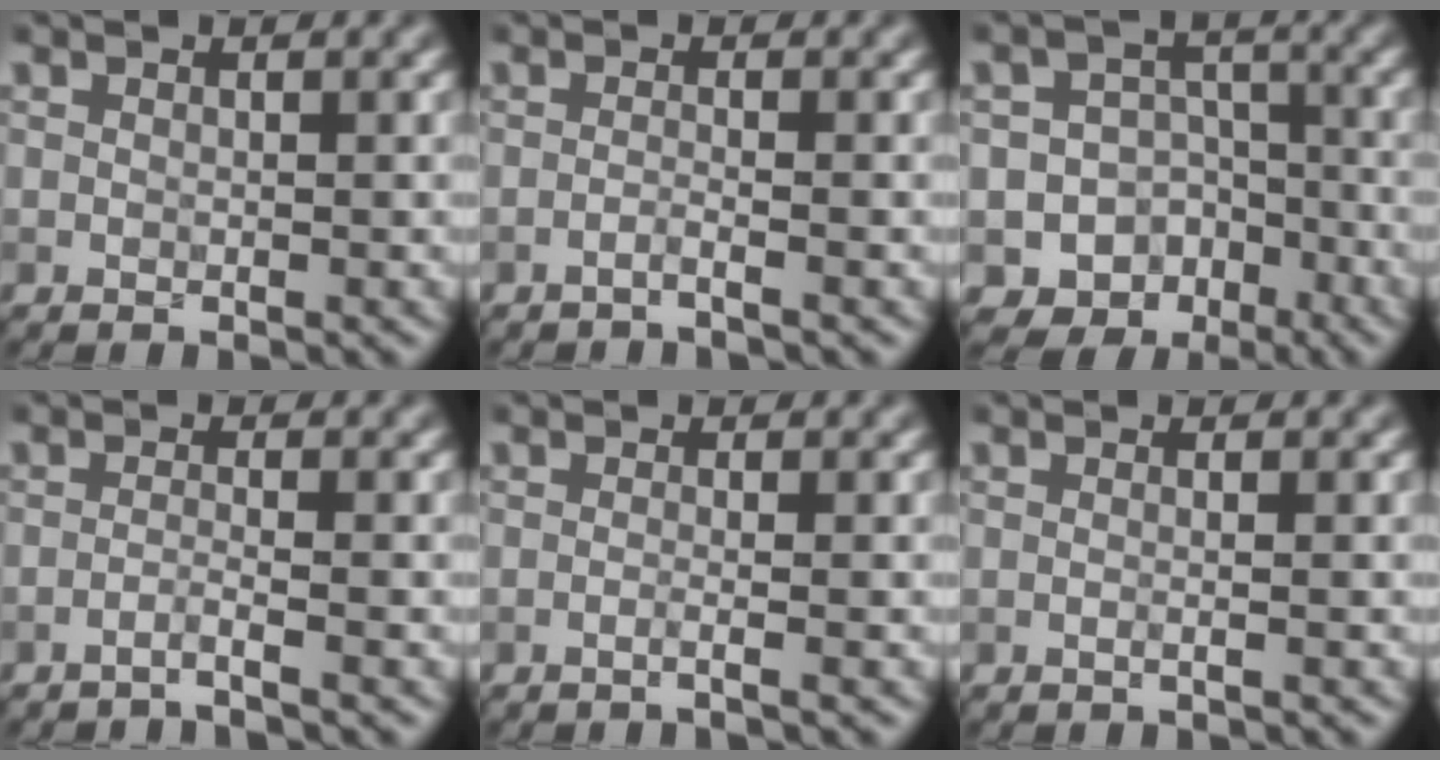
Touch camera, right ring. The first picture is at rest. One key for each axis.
{"total": 1.0, "fx": -0.7, "fy": 0.1, "fz": 0.7, "tx": -0.008, "ty": 0.001, "tz": -0.023}
{"total": 9.9, "fx": -5.5, "fy": 8.2, "fz": 1.4, "tx": -0.010, "ty": -0.015, "tz": -0.095}
{"total": 1.4, "fx": -1.0, "fy": 0.0, "fz": 1.0, "tx": -0.010, "ty": 0.003, "tz": -0.032}
{"total": 1.3, "fx": -0.3, "fy": 0.4, "fz": 1.2, "tx": -0.012, "ty": -0.010, "tz": -0.022}
{"total": 1.9, "fx": 0.4, "fy": 1.0, "fz": 1.5, "tx": 0.005, "ty": -0.005, "tz": -0.024}